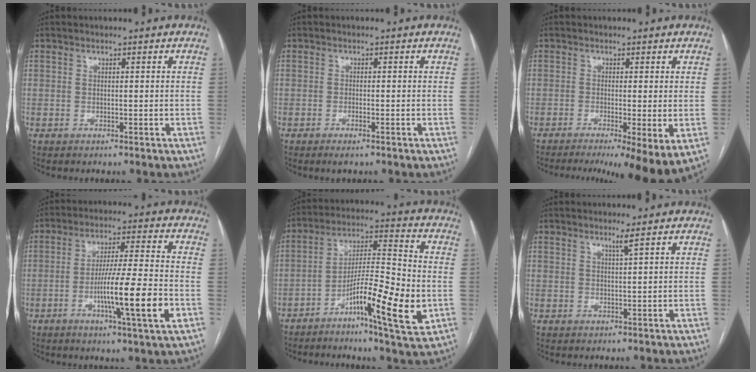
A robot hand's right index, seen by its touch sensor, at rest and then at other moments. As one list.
[{"total": 1.8, "force": [-1.3, 0.3, 1.3], "torque": [-0.023, -0.004, -0.018]}, {"total": 10.2, "force": [-5.9, 1.2, 8.1], "torque": [-0.105, -0.017, -0.088]}, {"total": 12.6, "force": [-3.8, -0.3, 12.0], "torque": [-0.208, -0.009, -0.065]}, {"total": 14.3, "force": [-5.2, 1.3, 13.2], "torque": [-0.225, 0.000, -0.087]}, {"total": 1.3, "force": [0.8, -0.7, 0.7], "torque": [-0.025, -0.010, 0.019]}]